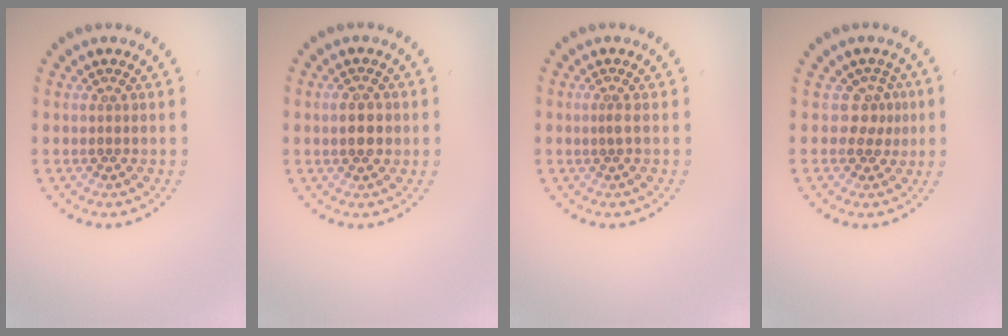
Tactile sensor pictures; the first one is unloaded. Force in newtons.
{"total": 2.2, "press": 2.2, "slide": 0.1}
{"total": 0.9, "press": 0.5, "slide": 0.7}
{"total": 2.1, "press": 1.4, "slide": 1.6}